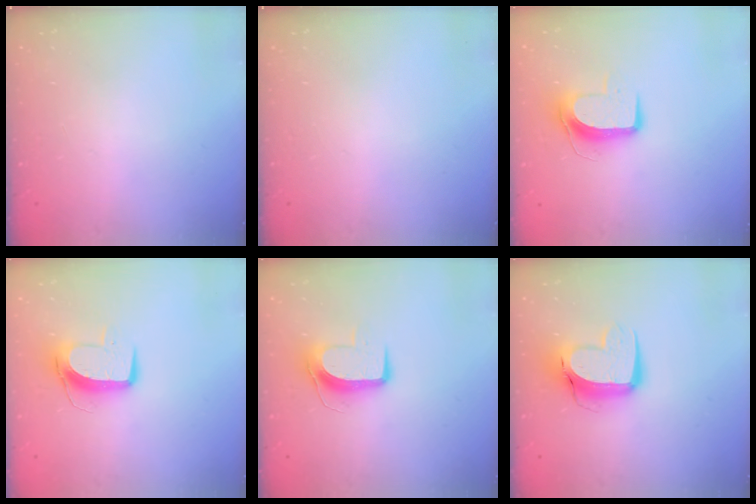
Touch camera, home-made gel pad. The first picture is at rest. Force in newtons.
{"total": 0.0}
{"total": 9.2, "press": 9.1, "slide": 0.5}
{"total": 10.3, "press": 10.3, "slide": 0.7}
{"total": 9.2, "press": 9.2, "slide": 0.2}
{"total": 12.0, "press": 12.0, "slide": 1.2}